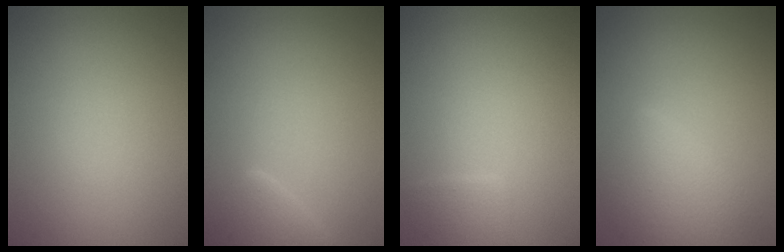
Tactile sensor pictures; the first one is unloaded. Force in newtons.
{"total": 2.7, "press": 2.7, "slide": 0.2}
{"total": 1.4, "press": 1.4, "slide": 0.1}
{"total": 3.6, "press": 3.6, "slide": 0.1}